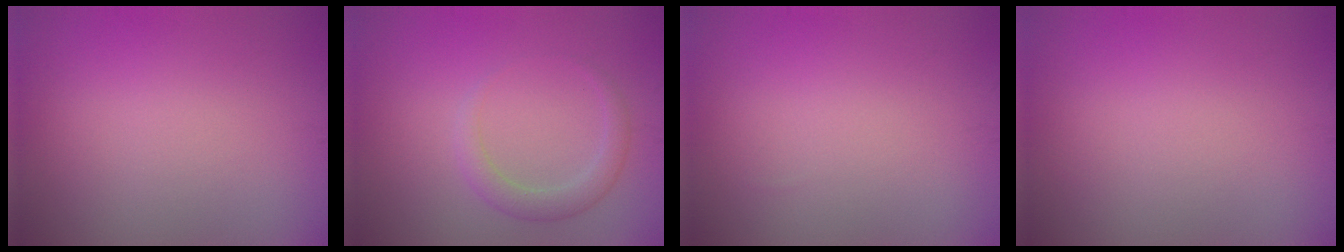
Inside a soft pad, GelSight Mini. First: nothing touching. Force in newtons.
{"total": 2.1, "press": 2.1, "slide": 0.1}
{"total": 0.0}
{"total": 0.0}